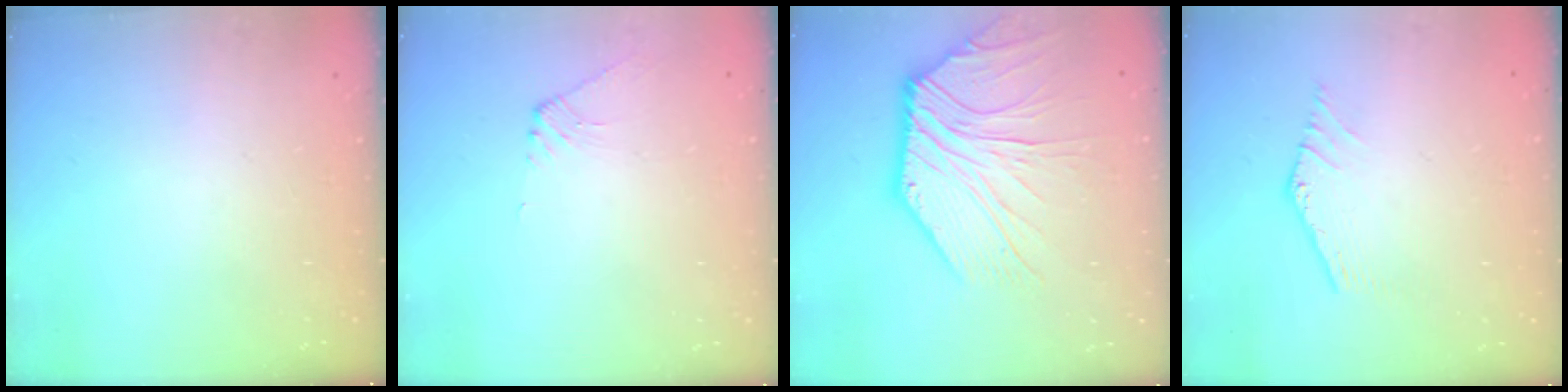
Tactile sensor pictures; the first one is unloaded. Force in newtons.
{"total": 2.1, "press": 2.1, "slide": 0.5}
{"total": 10.7, "press": 10.7, "slide": 0.8}
{"total": 0.0}